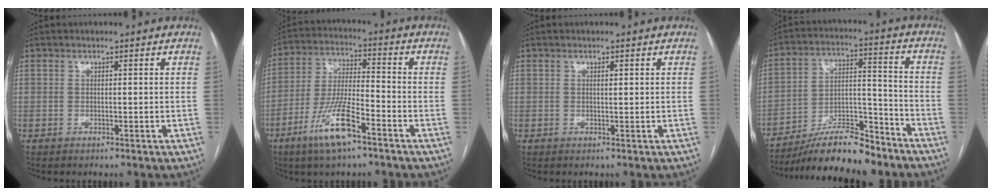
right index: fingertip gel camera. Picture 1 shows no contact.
{"total": 10.9, "force": [-6.3, 1.9, 8.7], "torque": [-0.178, -0.011, -0.117]}
{"total": 0.6, "force": [0.3, 0.1, 0.5], "torque": [-0.012, 0.000, 0.005]}
{"total": 14.4, "force": [-12.4, 2.9, 6.7], "torque": [-0.105, 0.022, -0.211]}